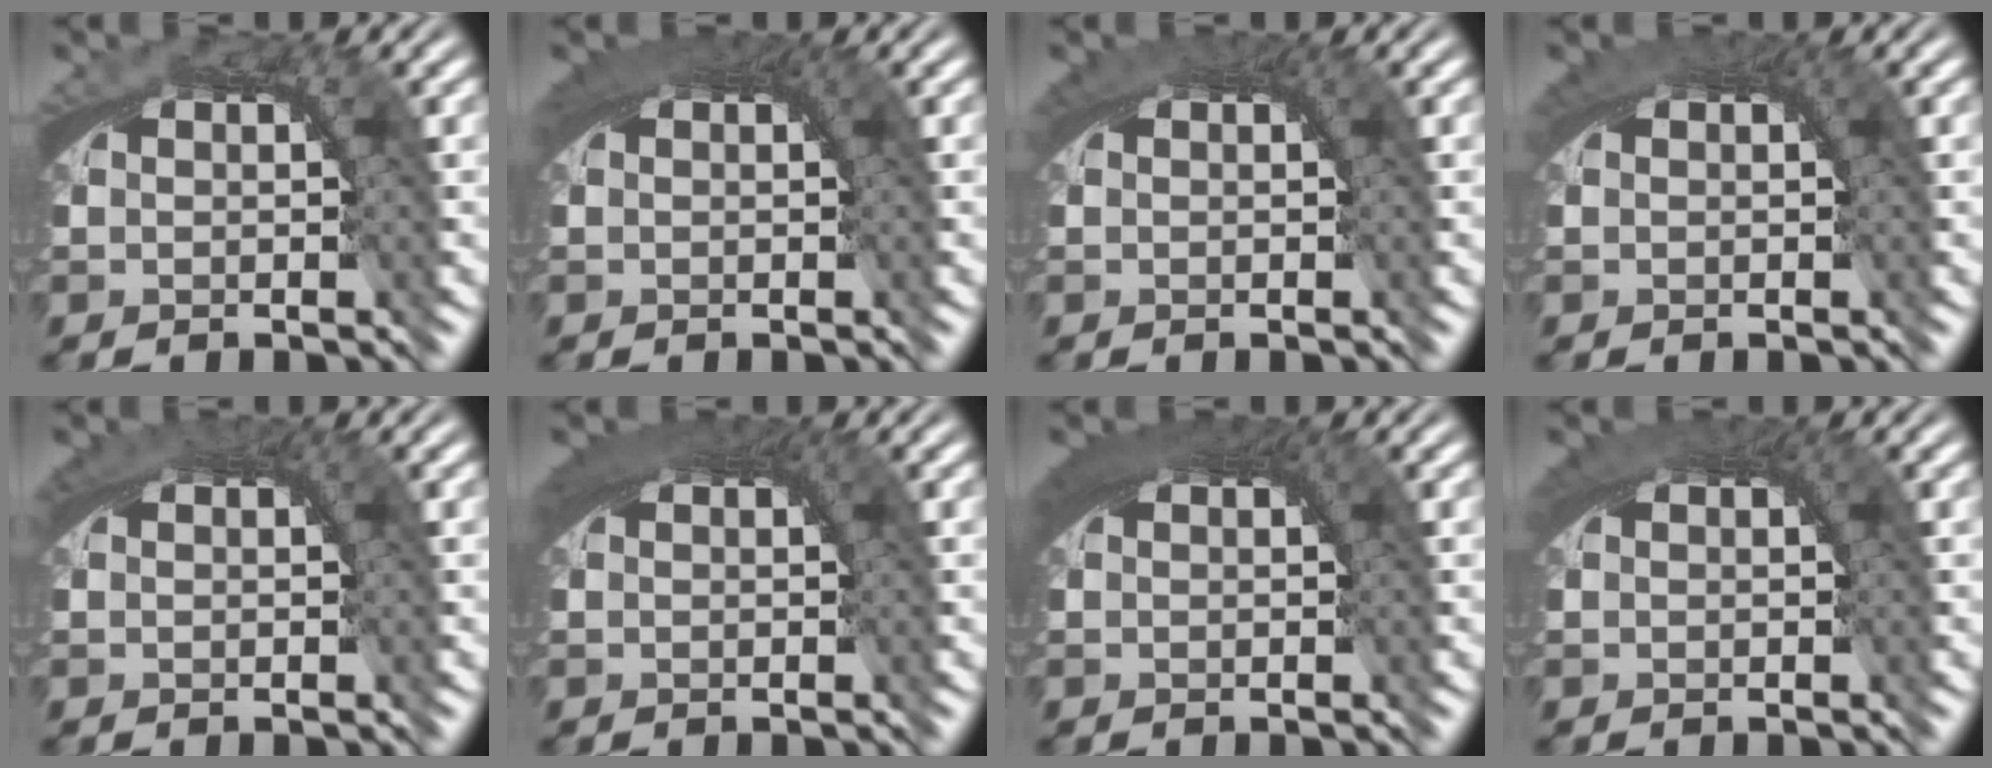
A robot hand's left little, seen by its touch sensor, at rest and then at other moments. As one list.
[{"total": 2.1, "force": [0.6, 1.2, 1.7], "torque": [-0.026, -0.005, 0.011]}, {"total": 1.5, "force": [0.4, 0.9, 1.0], "torque": [-0.019, -0.005, 0.008]}, {"total": 1.5, "force": [0.5, 0.9, 1.0], "torque": [-0.016, -0.005, 0.008]}, {"total": 1.2, "force": [0.4, 0.8, 0.8], "torque": [-0.014, -0.004, 0.006]}, {"total": 2.6, "force": [0.7, 1.4, 2.1], "torque": [-0.034, -0.006, 0.012]}, {"total": 3.2, "force": [0.8, 1.7, 2.6], "torque": [-0.042, -0.005, 0.014]}, {"total": 1.9, "force": [0.6, 1.2, 1.4], "torque": [-0.024, -0.005, 0.009]}]